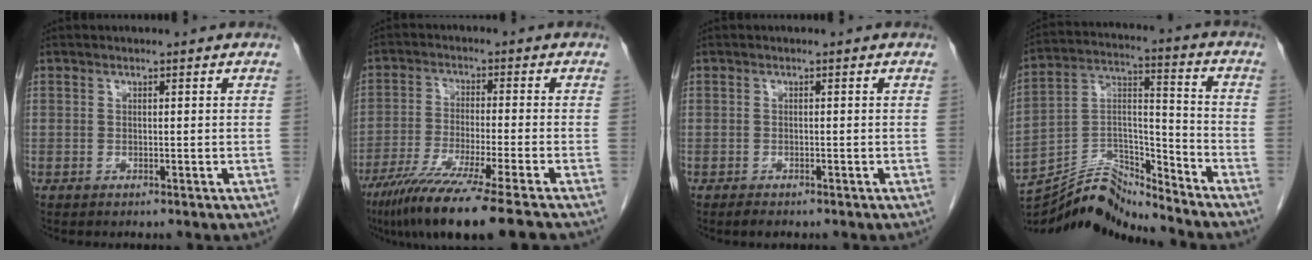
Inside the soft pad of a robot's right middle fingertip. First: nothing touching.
{"total": 13.9, "force": [-10.5, -1.4, 9.1], "torque": [-0.161, -0.049, -0.172]}
{"total": 1.2, "force": [-0.9, 0.5, 0.5], "torque": [-0.016, -0.002, -0.013]}
{"total": 14.0, "force": [-13.9, -0.5, 1.9], "torque": [-0.039, 0.038, -0.256]}